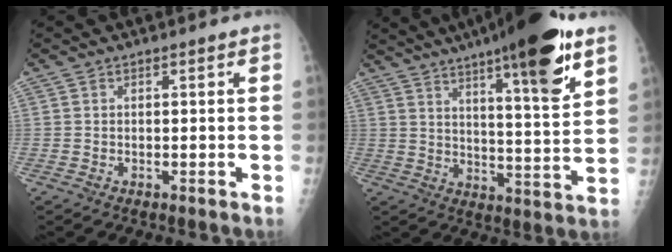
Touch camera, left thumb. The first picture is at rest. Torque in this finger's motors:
{"motor_torque": [2.02, 1.25, 1.74, -1.03, 0.45]}